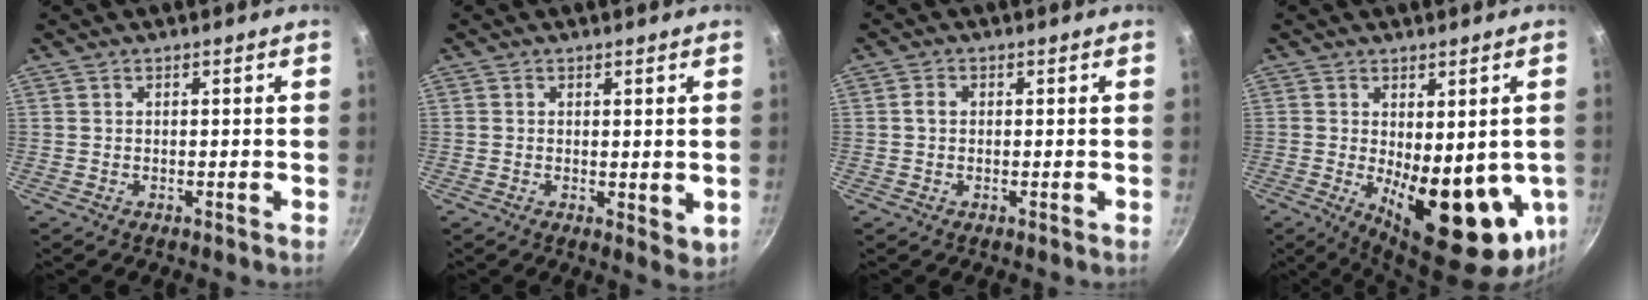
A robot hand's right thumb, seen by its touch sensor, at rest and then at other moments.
{"total": 3.3, "force": [0.5, 1.8, 2.7], "torque": [-0.037, -0.008, 0.009]}
{"total": 1.7, "force": [0.2, 1.3, 1.0], "torque": [-0.016, 0.007, 0.001]}
{"total": 17.6, "force": [-2.5, 7.5, 15.7], "torque": [-0.186, -0.032, -0.016]}